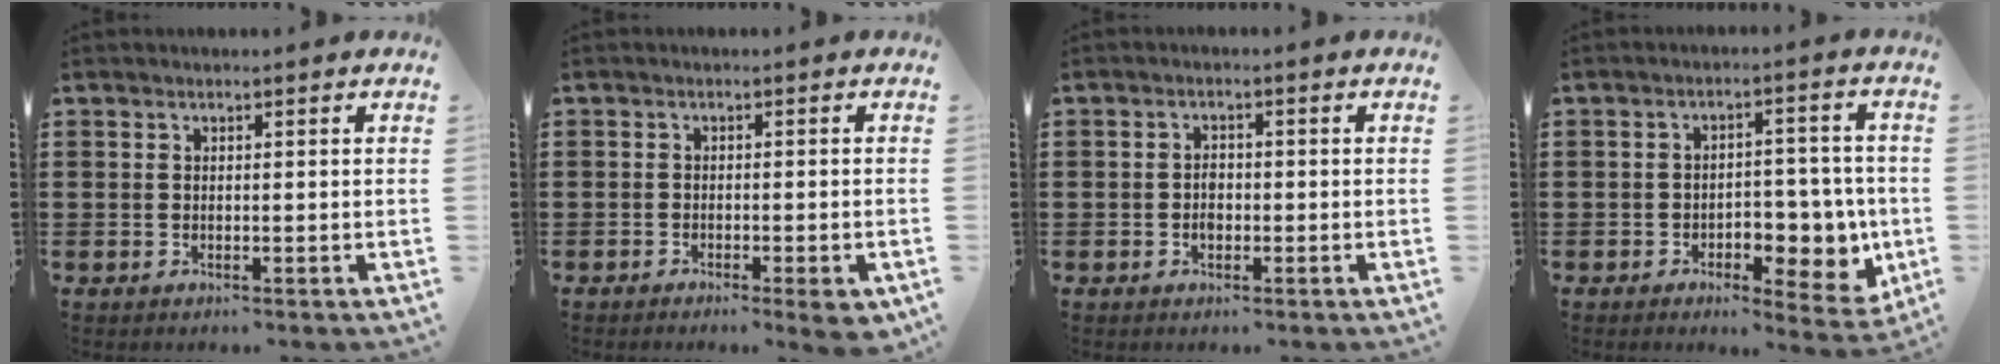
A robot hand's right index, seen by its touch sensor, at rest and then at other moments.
{"total": 2.2, "force": [-1.7, 0.4, 1.5], "torque": [-0.023, -0.001, -0.028]}
{"total": 2.0, "force": [-0.6, 1.3, 1.4], "torque": [-0.027, 0.004, -0.012]}
{"total": 6.5, "force": [-1.7, 4.4, 4.5], "torque": [-0.056, 0.006, -0.032]}